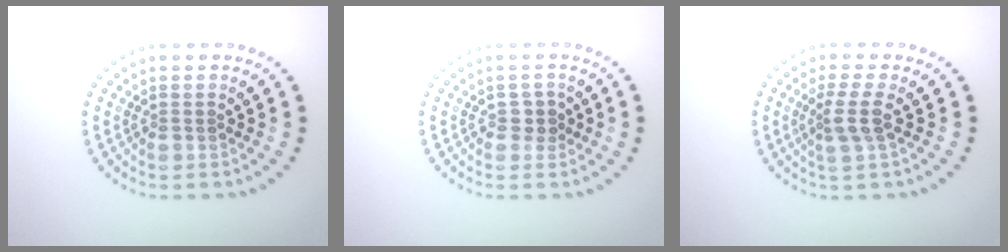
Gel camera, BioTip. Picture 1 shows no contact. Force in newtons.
{"total": 1.3, "press": 1.1, "slide": 0.6}
{"total": 2.3, "press": 1.7, "slide": 1.5}